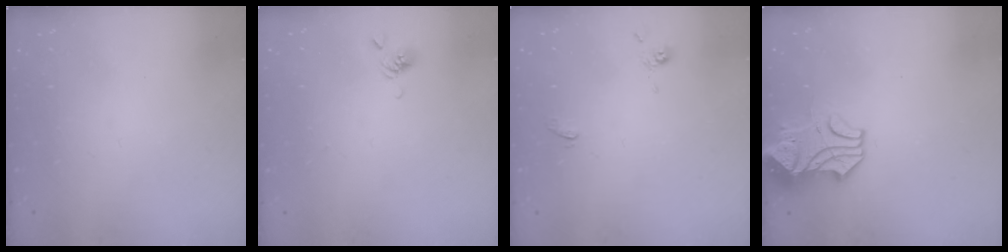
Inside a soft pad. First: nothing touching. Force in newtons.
{"total": 2.8, "press": 2.8, "slide": 0.1}
{"total": 0.6, "press": 0.3, "slide": 0.5}
{"total": 2.8, "press": 2.5, "slide": 1.2}